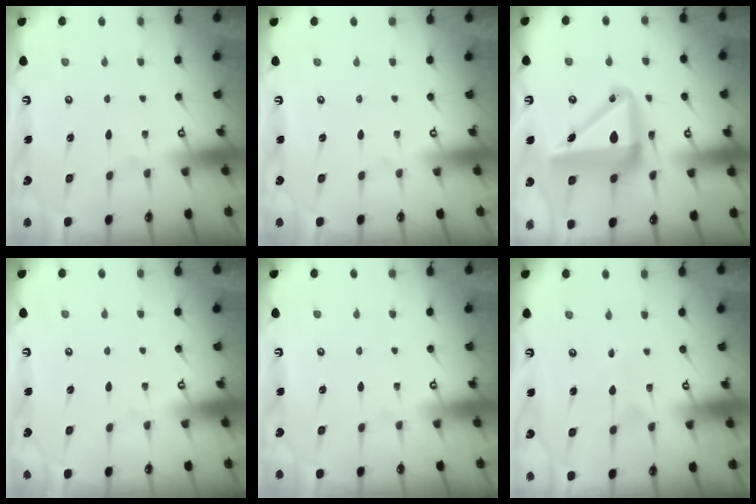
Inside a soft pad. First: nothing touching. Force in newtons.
{"total": 0.0}
{"total": 16.1, "press": 15.8, "slide": 3.1}
{"total": 0.0}
{"total": 0.0}
{"total": 2.2, "press": 2.2, "slide": 0.2}